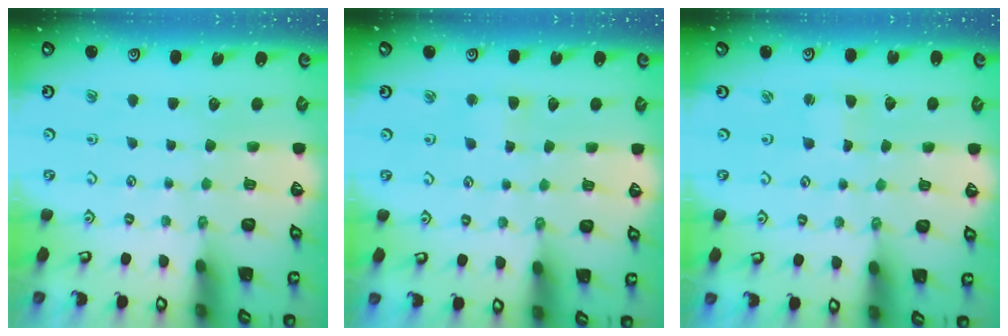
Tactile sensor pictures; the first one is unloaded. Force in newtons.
{"total": 2.5, "press": 2.5, "slide": 0.3}
{"total": 1.7, "press": 1.7, "slide": 0.2}